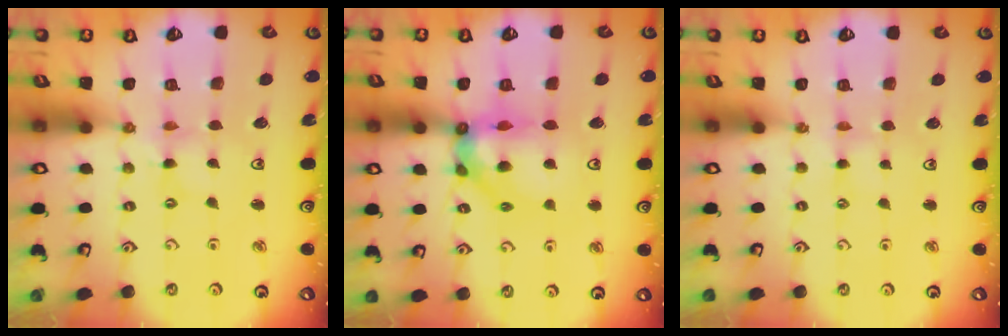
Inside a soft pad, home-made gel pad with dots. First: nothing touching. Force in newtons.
{"total": 12.4, "press": 12.3, "slide": 1.8}
{"total": 1.7, "press": 1.7, "slide": 0.4}